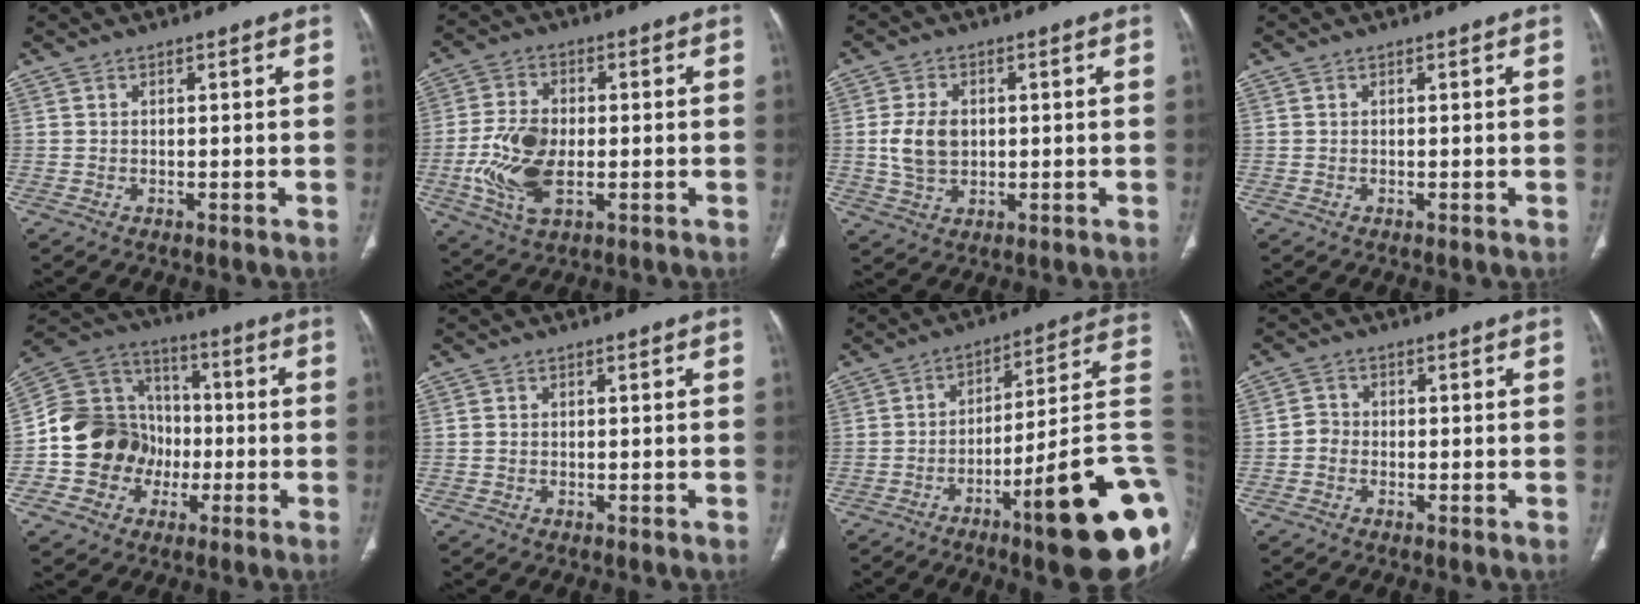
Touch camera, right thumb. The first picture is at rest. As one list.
[{"total": 11.5, "force": [-2.0, 6.6, 9.2], "torque": [-0.190, 0.002, -0.034]}, {"total": 7.2, "force": [0.3, 5.2, 5.0], "torque": [-0.087, 0.000, 0.013]}, {"total": 0.0}, {"total": 16.7, "force": [-3.5, 14.7, 7.2], "torque": [-0.095, 0.048, -0.060]}, {"total": 0.7, "force": [-0.1, 0.7, 0.2], "torque": [-0.001, 0.003, 0.000]}, {"total": 24.4, "force": [-8.6, 3.9, 22.5], "torque": [-0.224, 0.050, -0.121]}, {"total": 2.5, "force": [-0.9, 2.2, 0.8], "torque": [-0.003, 0.009, -0.024]}]